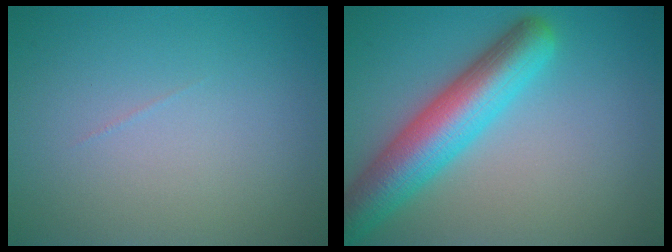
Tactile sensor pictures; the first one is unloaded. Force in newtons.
{"total": 7.6, "press": 7.6, "slide": 0.4}